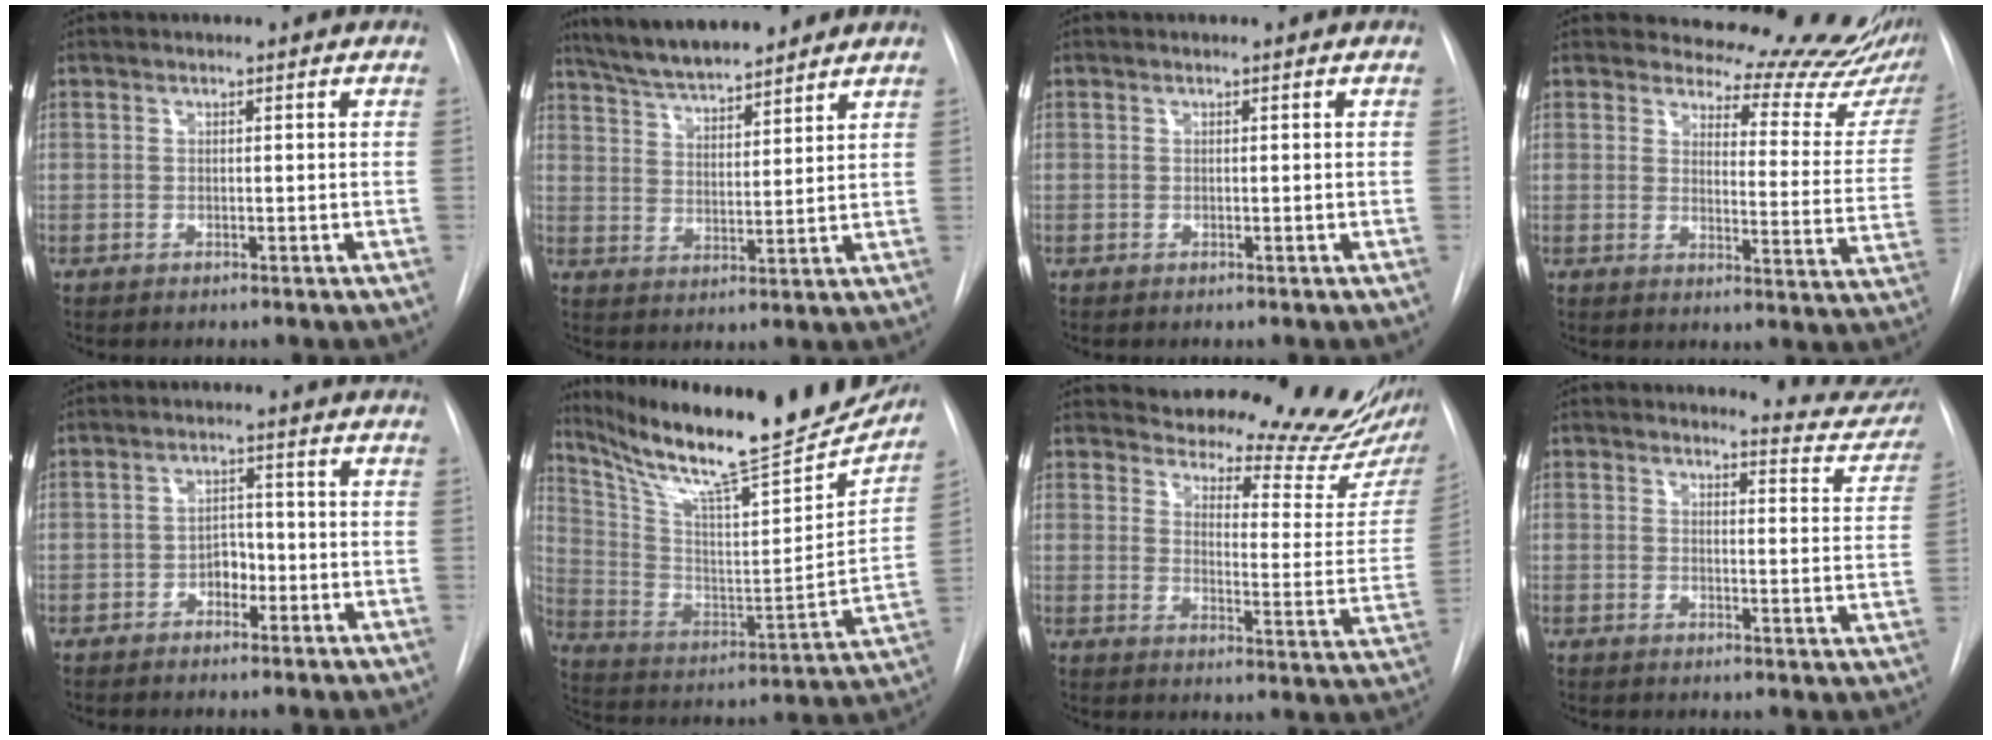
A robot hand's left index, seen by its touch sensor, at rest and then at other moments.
{"total": 12.0, "force": [10.6, 1.7, 5.4], "torque": [-0.089, 0.016, 0.182]}
{"total": 0.0}
{"total": 19.8, "force": [19.1, 3.4, 4.0], "torque": [-0.023, -0.121, 0.198]}
{"total": 2.9, "force": [-1.3, 1.9, 1.7], "torque": [-0.020, 0.009, -0.024]}
{"total": 26.7, "force": [23.0, 2.9, 13.1], "torque": [-0.230, -0.049, 0.347]}
{"total": 23.7, "force": [22.1, 3.3, 7.9], "torque": [-0.101, -0.115, 0.260]}
{"total": 8.4, "force": [8.3, 1.2, 0.5], "torque": [0.014, -0.053, 0.074]}